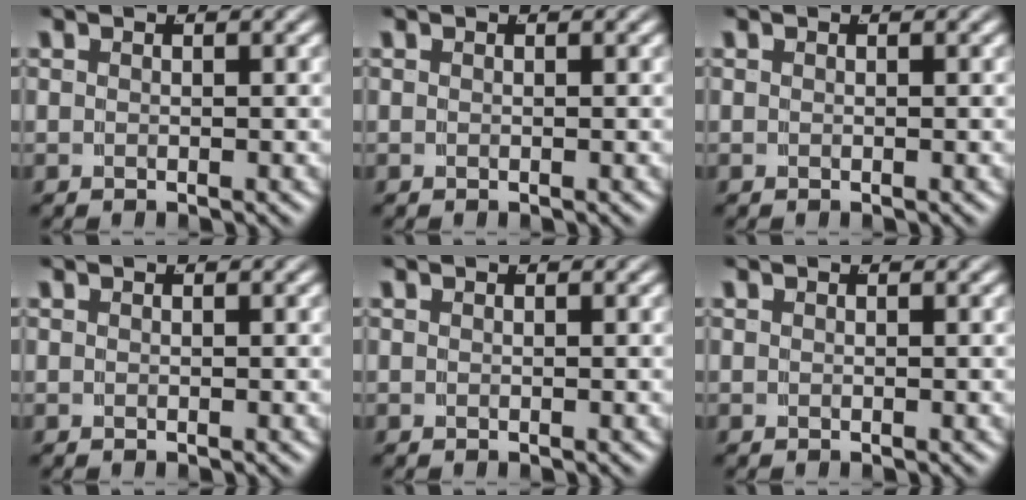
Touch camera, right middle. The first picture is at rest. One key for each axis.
{"total": 0.0}
{"total": 0.0}
{"total": 0.0}
{"total": 0.0}
{"total": 0.0}